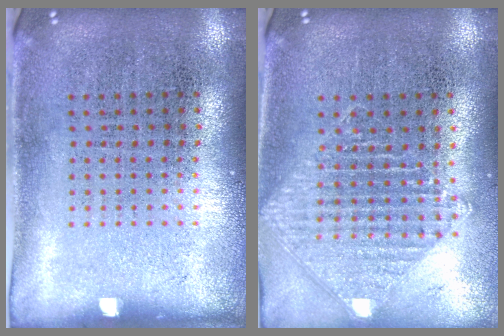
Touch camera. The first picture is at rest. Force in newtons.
{"total": 1.0, "press": 1.0, "slide": 0.2}